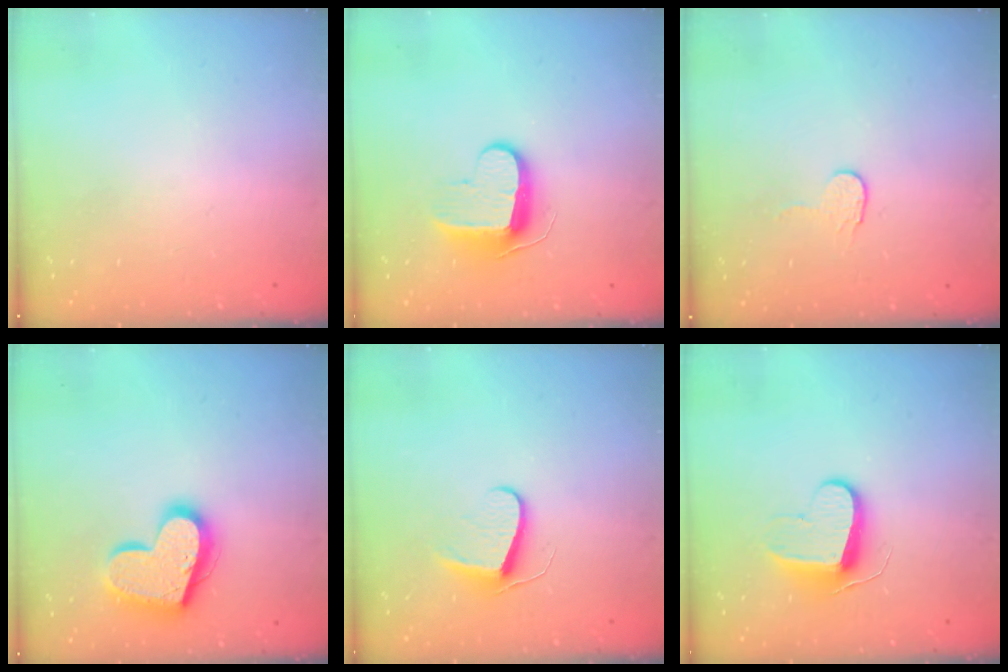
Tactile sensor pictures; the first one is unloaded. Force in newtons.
{"total": 10.5, "press": 10.4, "slide": 1.0}
{"total": 3.2, "press": 3.2, "slide": 0.3}
{"total": 18.0, "press": 17.9, "slide": 1.4}
{"total": 7.3, "press": 7.2, "slide": 0.6}
{"total": 9.9, "press": 9.9, "slide": 0.3}